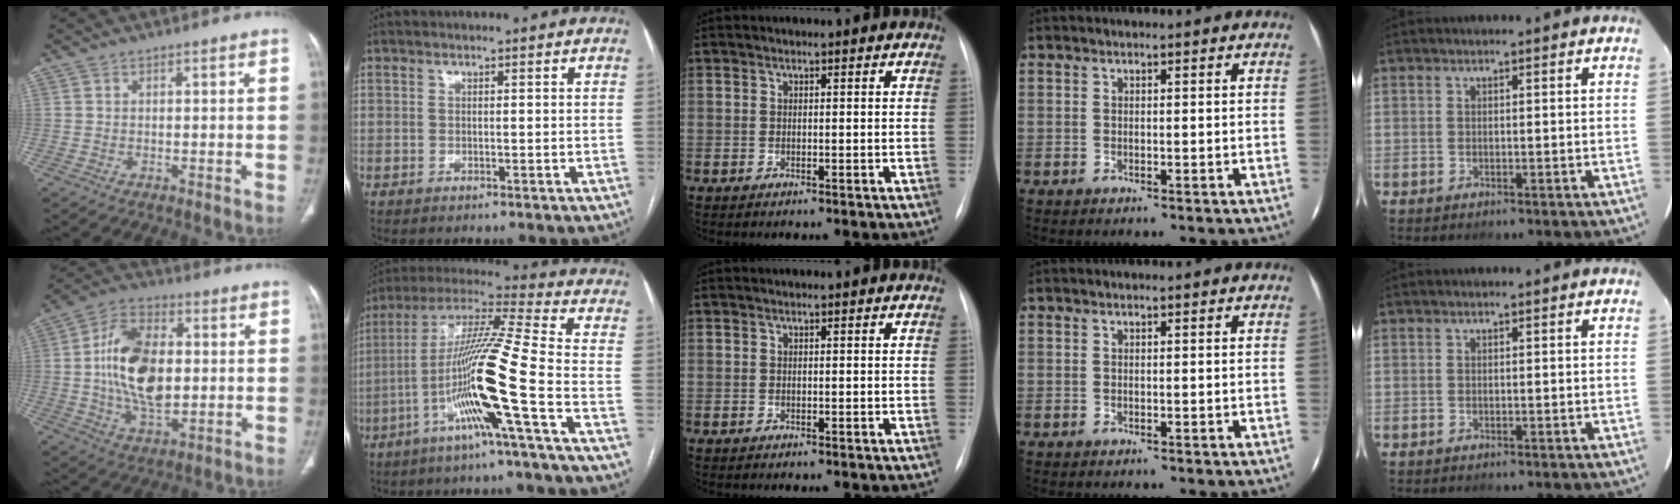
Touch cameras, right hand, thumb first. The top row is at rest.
{"thumb": {"total": 16.8, "force": [0.6, 9.8, 13.6], "torque": [-0.232, 0.009, 0.010]}, "index": {"total": 16.1, "force": [-5.5, -1.9, 15.0], "torque": [-0.291, -0.003, -0.113]}}